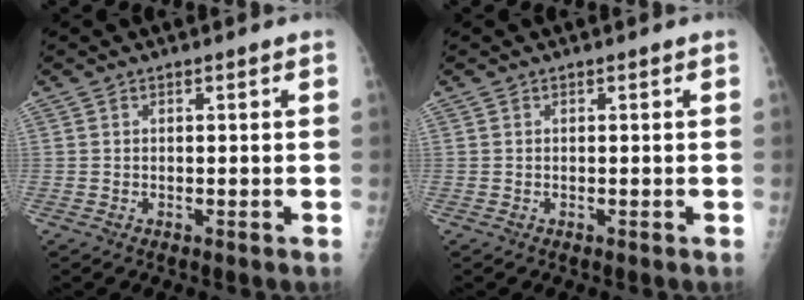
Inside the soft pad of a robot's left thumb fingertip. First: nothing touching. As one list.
[{"total": 0.0}]